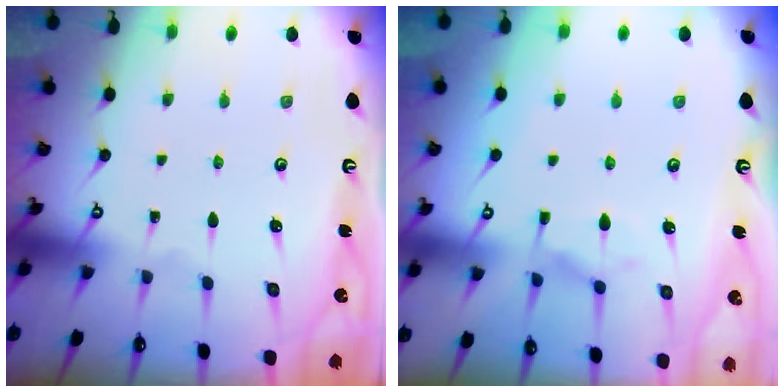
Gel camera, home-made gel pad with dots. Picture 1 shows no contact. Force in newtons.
{"total": 1.7, "press": 1.1, "slide": 1.4}